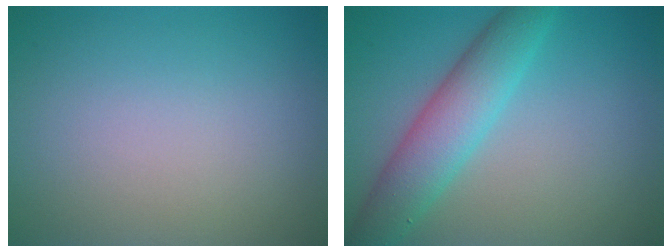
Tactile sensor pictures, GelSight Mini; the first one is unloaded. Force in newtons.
{"total": 5.4, "press": 5.3, "slide": 0.1}